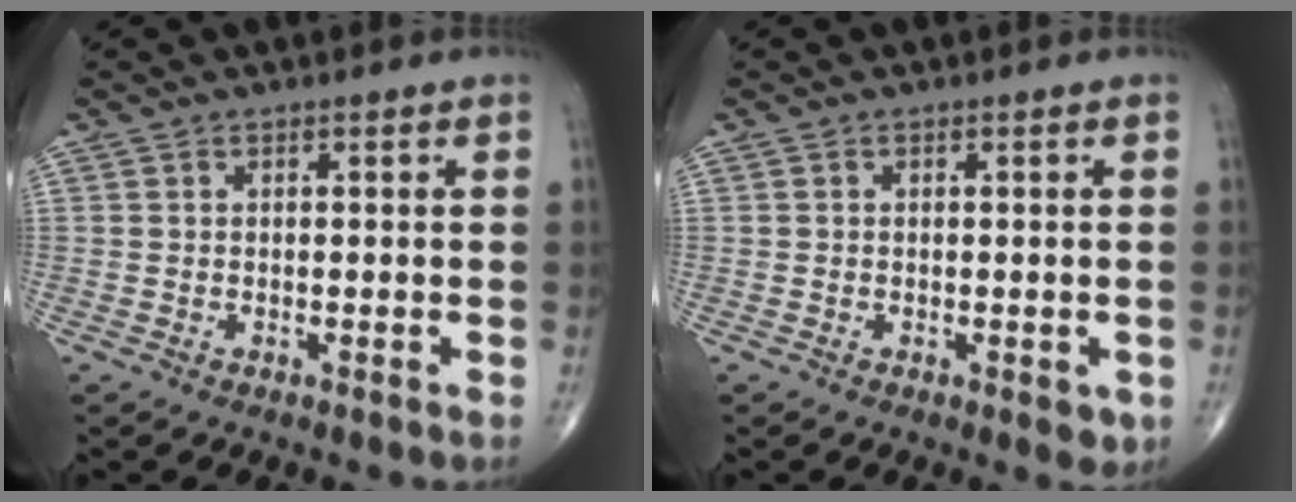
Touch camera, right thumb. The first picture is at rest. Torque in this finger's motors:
{"motor_torque": [0.43, 0.66, 0.16, 0.07, 0.08]}